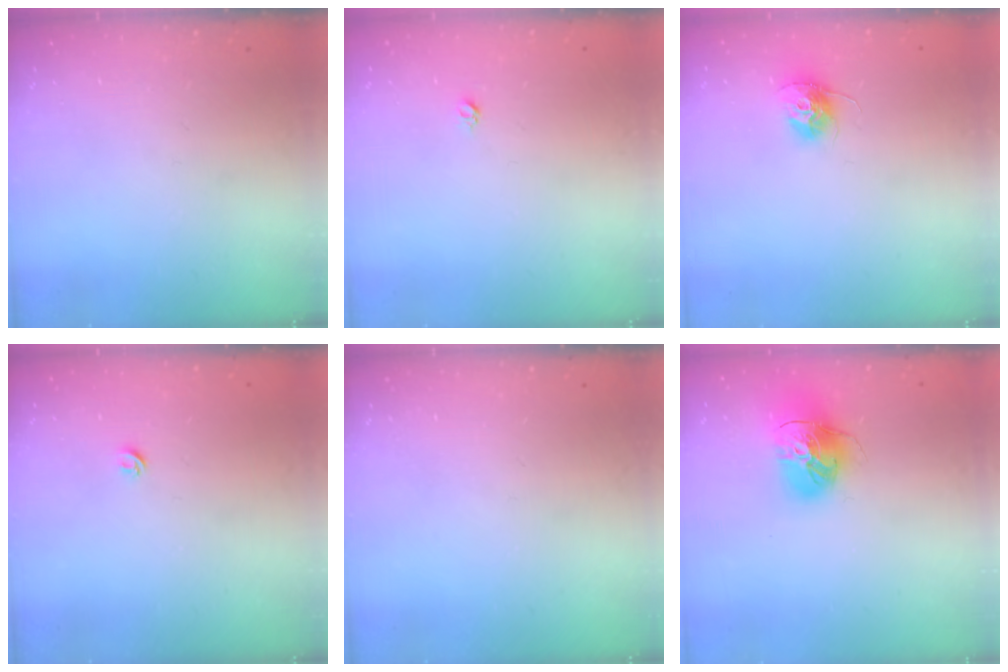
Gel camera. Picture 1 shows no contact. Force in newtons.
{"total": 3.0, "press": 2.9, "slide": 0.4}
{"total": 11.2, "press": 11.2, "slide": 0.7}
{"total": 4.3, "press": 4.3, "slide": 0.4}
{"total": 0.0}
{"total": 16.2, "press": 16.1, "slide": 2.0}